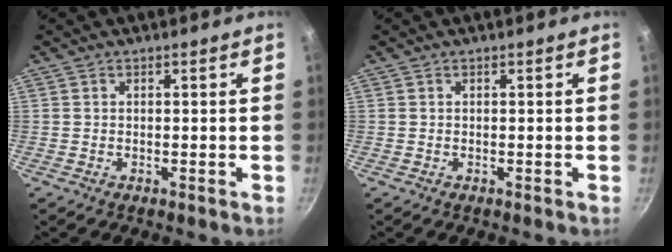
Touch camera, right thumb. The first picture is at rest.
{"total": 0.0}